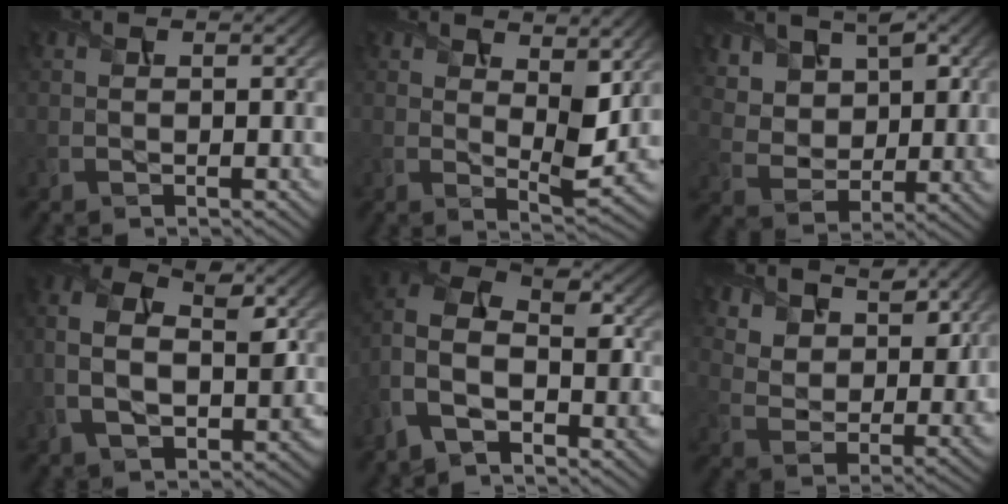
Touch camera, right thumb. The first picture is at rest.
{"total": 6.1, "force": [3.2, 2.5, 4.6], "torque": [-0.085, -0.010, 0.054]}
{"total": 8.1, "force": [4.6, 5.6, 3.7], "torque": [-0.116, -0.018, 0.108]}
{"total": 9.8, "force": [-2.0, 6.3, 7.2], "torque": [-0.138, -0.012, -0.039]}
{"total": 10.9, "force": [-5.5, 6.3, 6.9], "torque": [-0.163, -0.020, -0.101]}
{"total": 9.4, "force": [7.3, 4.5, 3.9], "torque": [-0.094, -0.029, 0.144]}